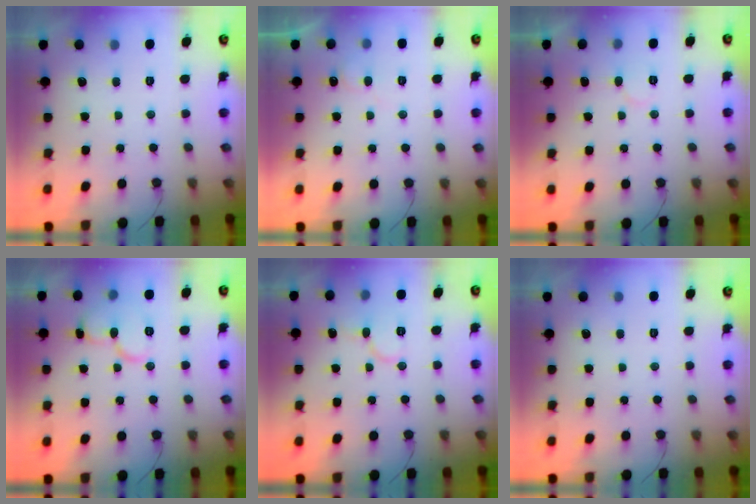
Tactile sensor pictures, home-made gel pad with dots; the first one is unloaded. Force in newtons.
{"total": 5.5, "press": 5.5, "slide": 0.6}
{"total": 5.7, "press": 5.6, "slide": 0.5}
{"total": 11.0, "press": 11.0, "slide": 1.0}
{"total": 8.3, "press": 8.2, "slide": 0.7}
{"total": 0.0}